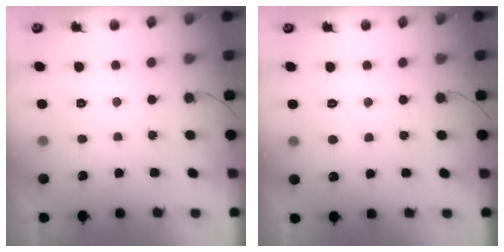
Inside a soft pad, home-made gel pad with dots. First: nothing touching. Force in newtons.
{"total": 3.4, "press": 3.4, "slide": 0.2}